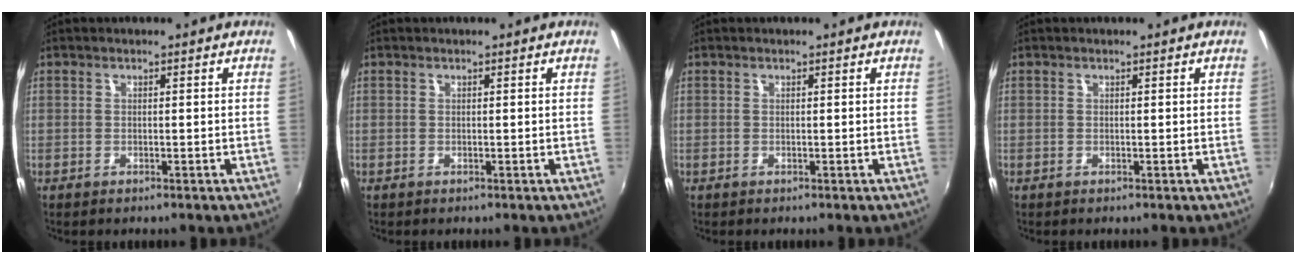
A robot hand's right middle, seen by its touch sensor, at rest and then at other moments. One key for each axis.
{"total": 0.0}
{"total": 0.0}
{"total": 0.0}